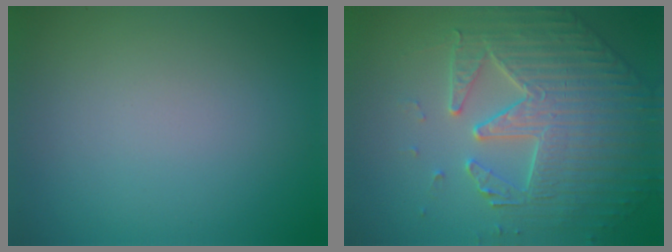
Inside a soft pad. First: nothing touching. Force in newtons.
{"total": 5.2, "press": 4.9, "slide": 1.5}